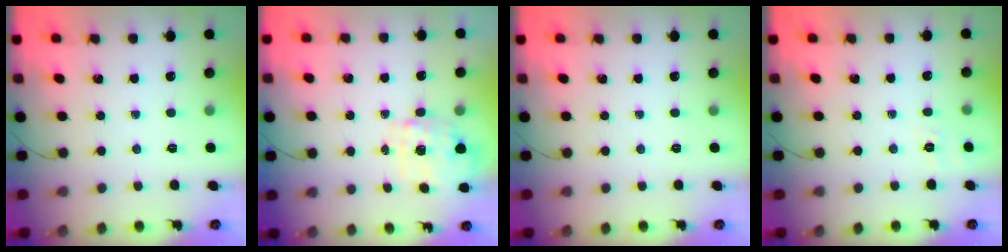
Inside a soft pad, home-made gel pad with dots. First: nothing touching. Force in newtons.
{"total": 1.5, "press": 1.5, "slide": 0.5}
{"total": 0.0}
{"total": 3.1, "press": 2.6, "slide": 1.7}